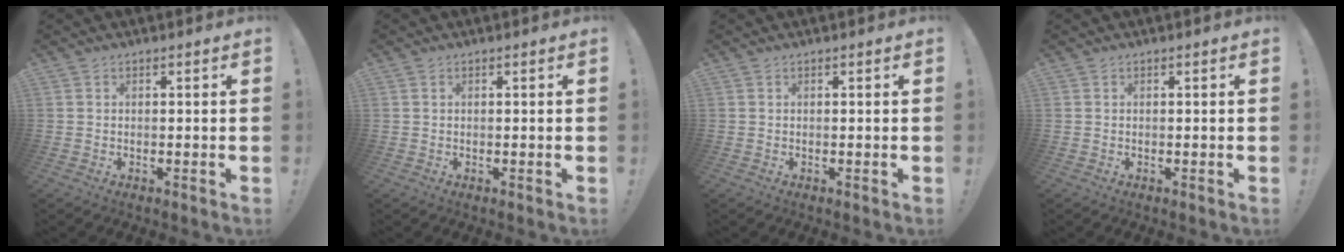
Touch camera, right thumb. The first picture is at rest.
{"total": 0.0}
{"total": 0.0}
{"total": 0.0}